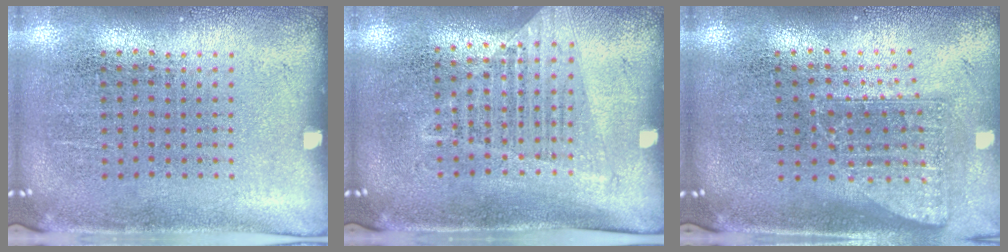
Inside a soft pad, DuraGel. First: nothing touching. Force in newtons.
{"total": 1.3, "press": 1.2, "slide": 0.4}
{"total": 1.7, "press": 1.2, "slide": 1.1}